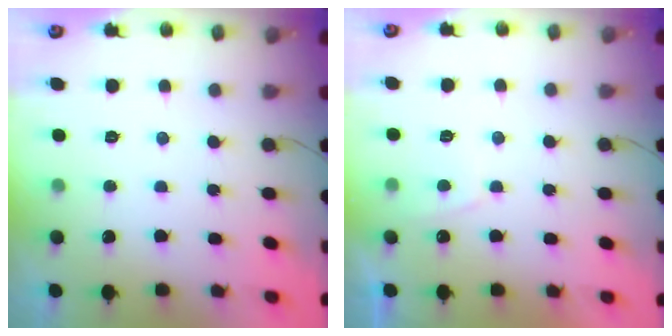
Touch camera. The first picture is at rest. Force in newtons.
{"total": 1.8, "press": 1.7, "slide": 0.7}